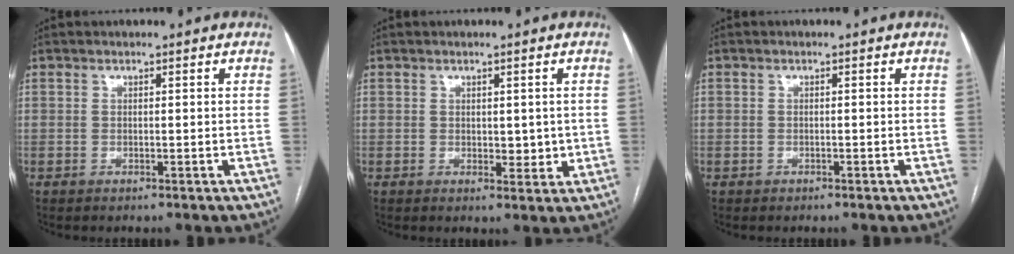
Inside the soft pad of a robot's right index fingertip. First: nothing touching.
{"total": 3.2, "force": [0.3, 1.9, 2.5], "torque": [-0.029, -0.004, 0.010]}
{"total": 0.8, "force": [-0.5, 0.7, 0.0], "torque": [-0.006, 0.005, -0.009]}